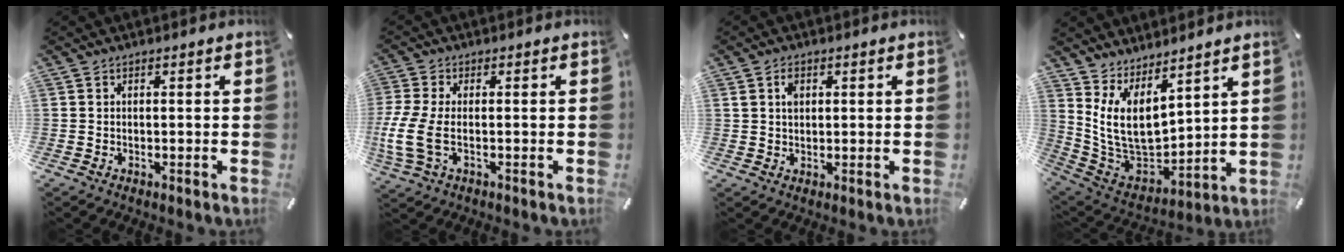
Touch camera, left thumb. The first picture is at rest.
{"total": 9.0, "force": [-1.2, 4.5, 7.7], "torque": [-0.171, -0.012, -0.018]}
{"total": 2.8, "force": [0.9, 2.0, 1.7], "torque": [-0.021, -0.001, 0.012]}
{"total": 12.0, "force": [5.8, 7.3, 7.5], "torque": [-0.176, -0.060, 0.117]}